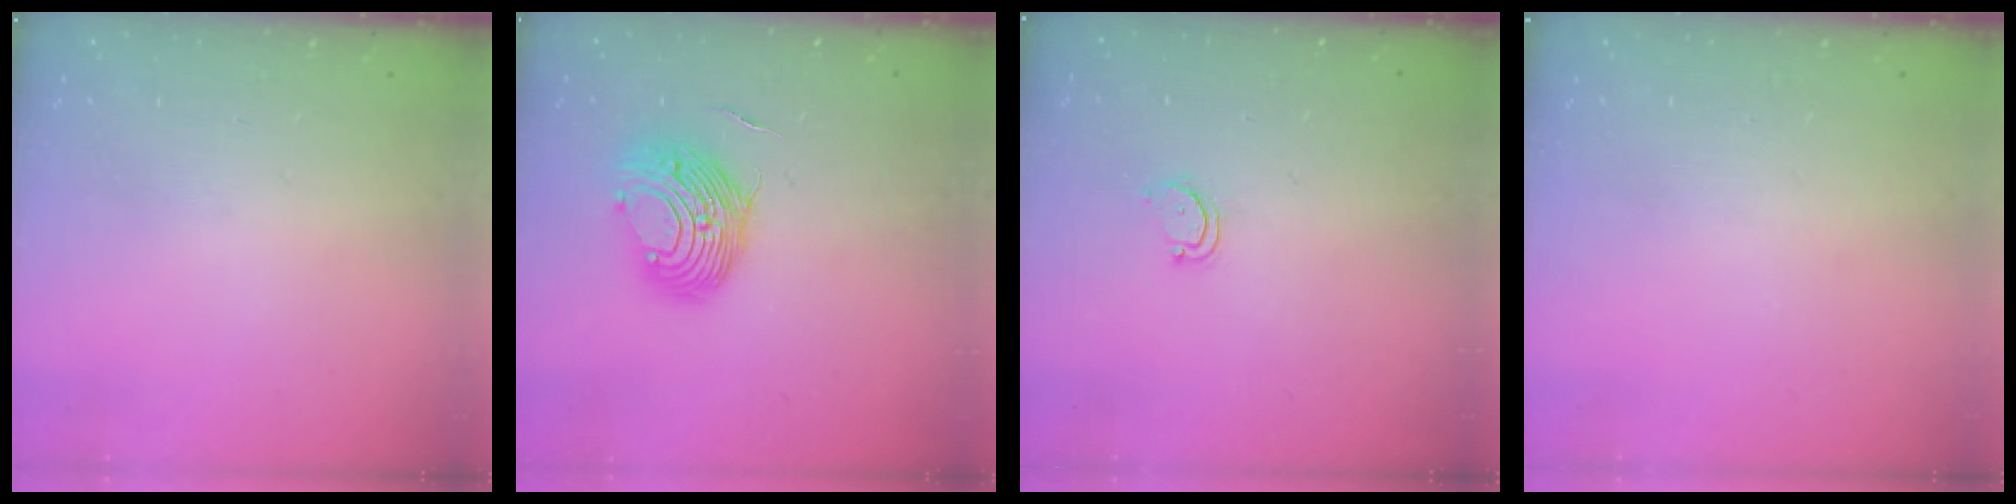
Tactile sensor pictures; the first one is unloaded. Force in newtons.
{"total": 13.4, "press": 13.4, "slide": 0.8}
{"total": 2.7, "press": 2.7, "slide": 0.3}
{"total": 0.0}